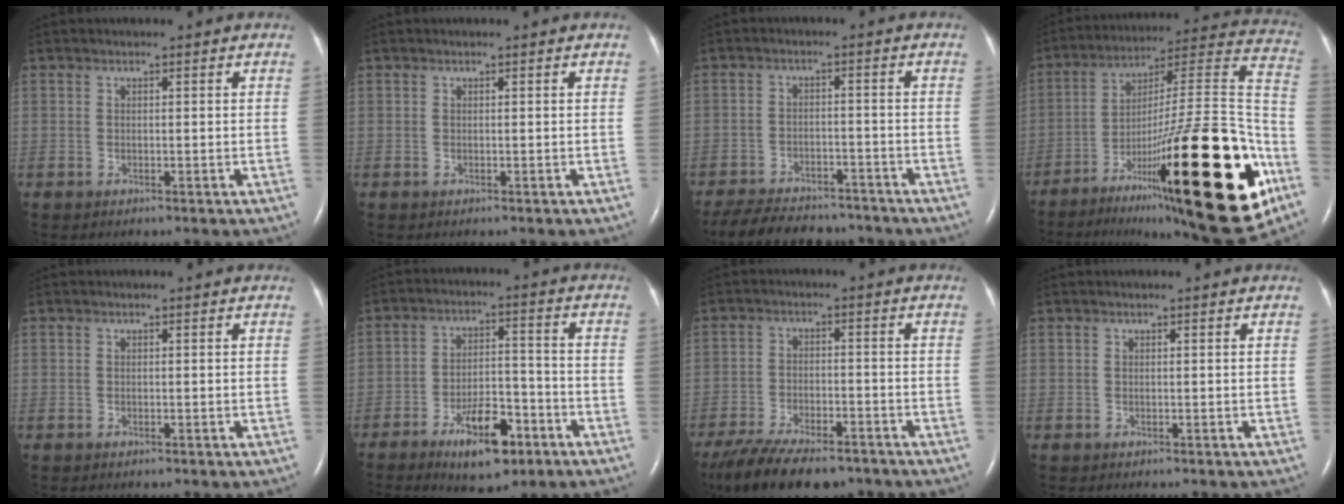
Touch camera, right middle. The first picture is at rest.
{"total": 0.0}
{"total": 14.1, "force": [-12.3, 4.7, 5.1], "torque": [-0.107, -0.003, -0.175]}
{"total": 36.0, "force": [-15.7, 5.2, 31.9], "torque": [-0.406, -0.012, -0.247]}
{"total": 0.0}
{"total": 10.5, "force": [-6.2, 3.4, 7.8], "torque": [-0.136, 0.001, -0.098]}
{"total": 15.3, "force": [-11.9, 5.0, 8.1], "torque": [-0.168, -0.022, -0.189]}
{"total": 0.0}